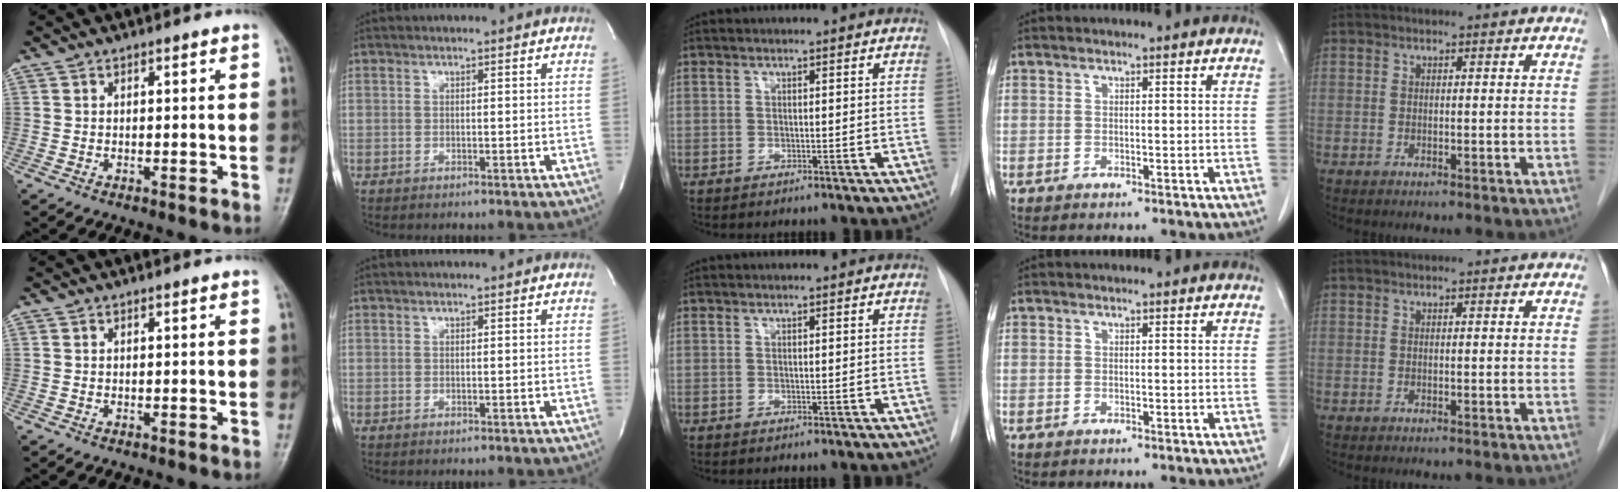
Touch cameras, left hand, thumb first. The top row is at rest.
{}